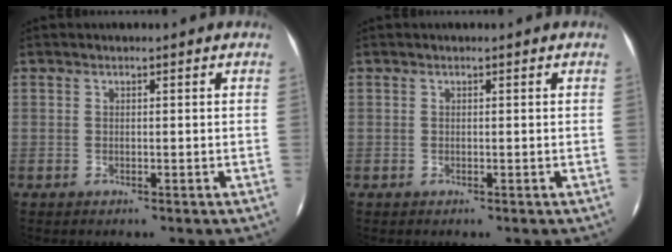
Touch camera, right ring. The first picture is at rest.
{"total": 0.0}